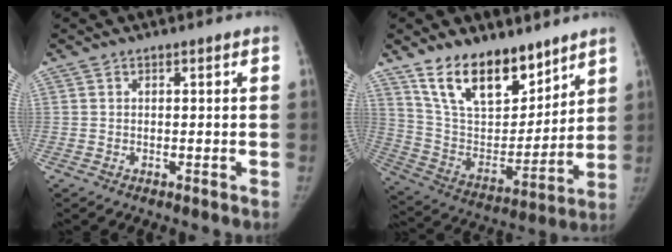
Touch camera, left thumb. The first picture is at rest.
{"total": 18.9, "force": [13.1, 9.5, 9.9], "torque": [-0.118, -0.073, 0.240]}